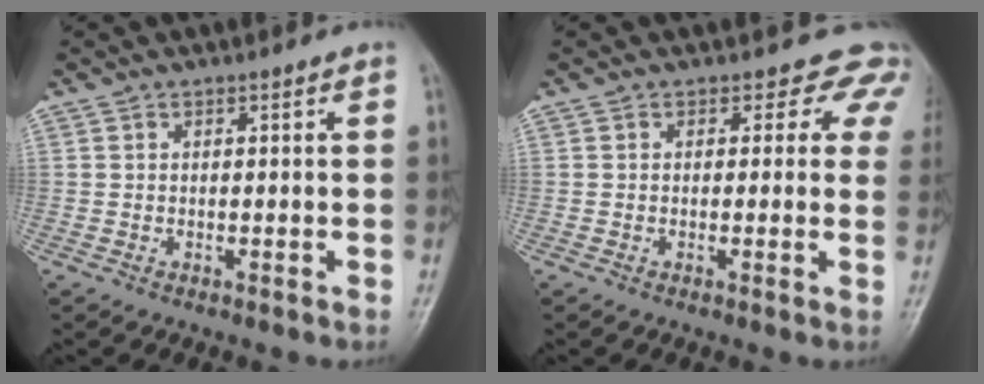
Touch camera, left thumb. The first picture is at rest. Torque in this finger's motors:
{"motor_torque": [0.04, 0.03, -0.13, -0.20, 0.05]}